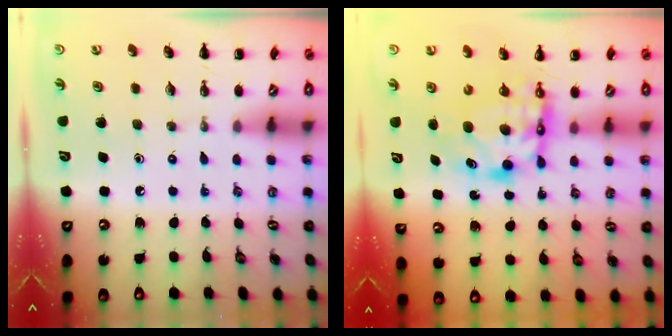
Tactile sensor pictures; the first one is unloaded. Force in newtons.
{"total": 7.6, "press": 7.4, "slide": 1.4}